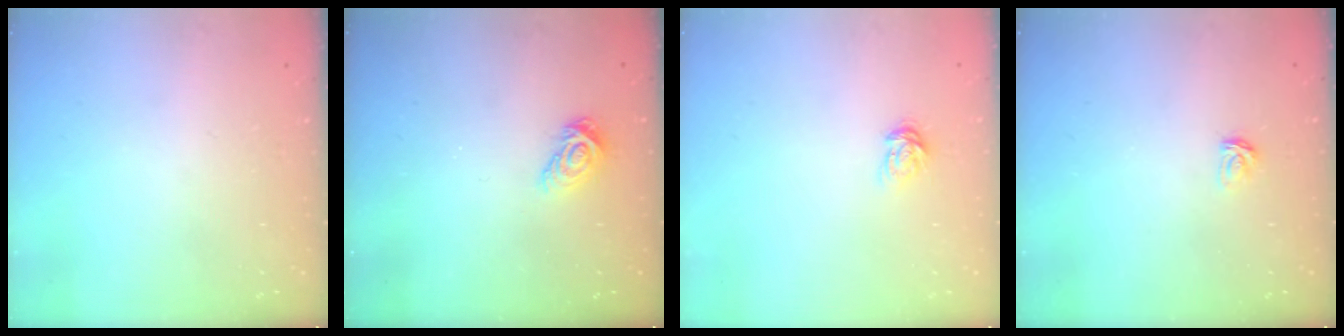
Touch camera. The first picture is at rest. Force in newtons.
{"total": 7.4, "press": 7.4, "slide": 0.2}
{"total": 5.3, "press": 5.3, "slide": 0.4}
{"total": 3.1, "press": 3.0, "slide": 0.4}